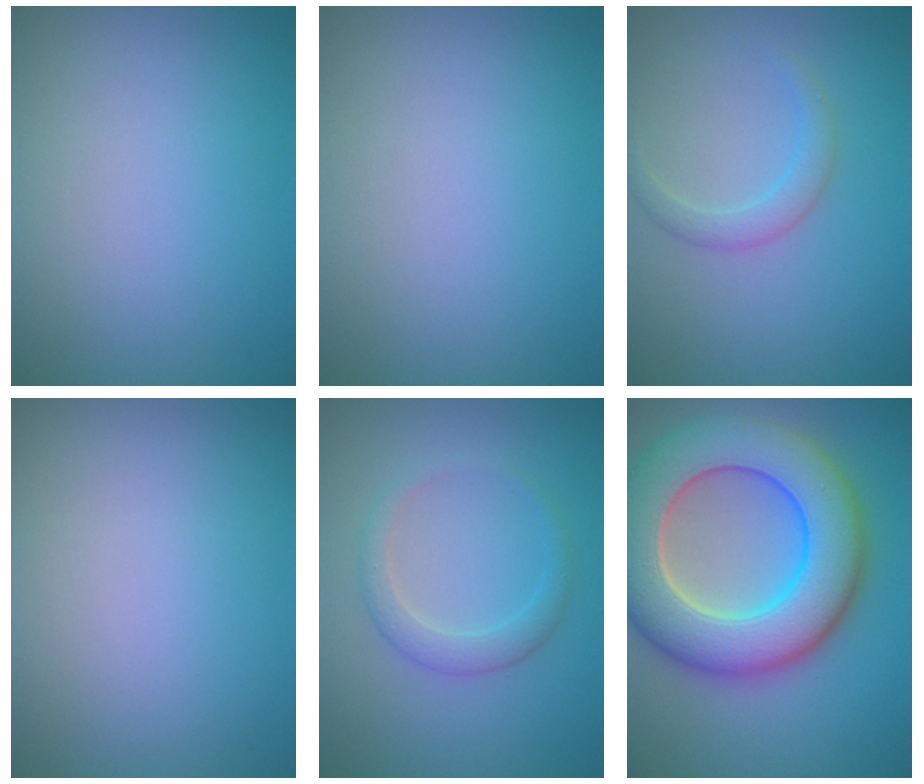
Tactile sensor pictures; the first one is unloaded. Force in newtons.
{"total": 0.0}
{"total": 1.8, "press": 1.8, "slide": 0.1}
{"total": 0.0}
{"total": 2.1, "press": 2.1, "slide": 0.1}
{"total": 12.0, "press": 12.0, "slide": 0.6}